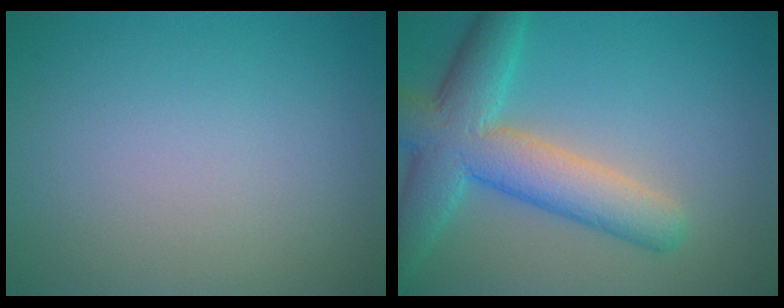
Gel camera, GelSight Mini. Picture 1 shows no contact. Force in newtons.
{"total": 7.5, "press": 7.5, "slide": 0.4}